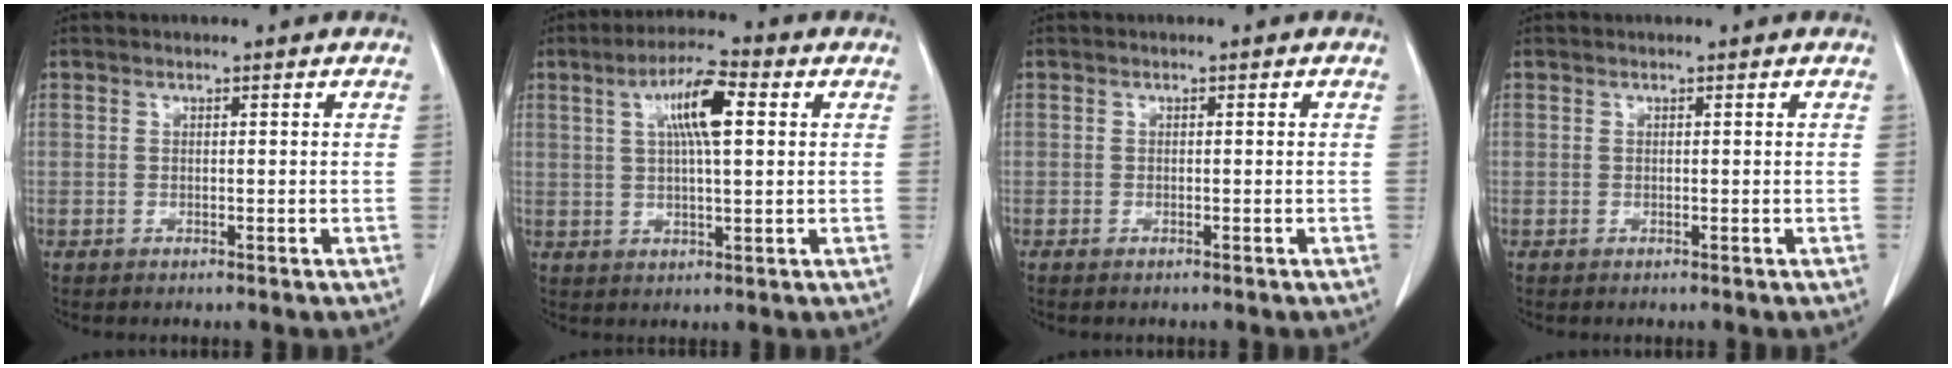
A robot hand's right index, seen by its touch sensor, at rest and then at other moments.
{"total": 8.2, "force": [2.5, 1.5, 7.7], "torque": [-0.138, 0.014, 0.042]}
{"total": 0.6, "force": [-0.5, 0.1, 0.3], "torque": [-0.011, -0.001, -0.006]}
{"total": 0.0}